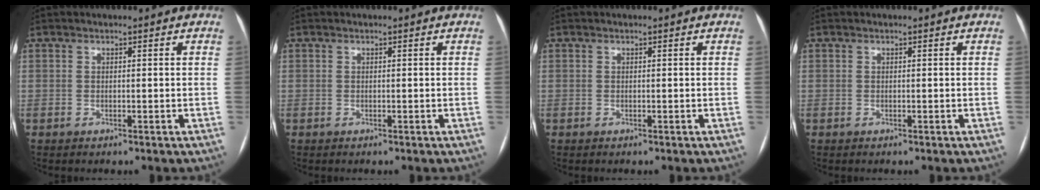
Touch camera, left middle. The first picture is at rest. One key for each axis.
{"total": 0.0}
{"total": 0.0}
{"total": 0.0}